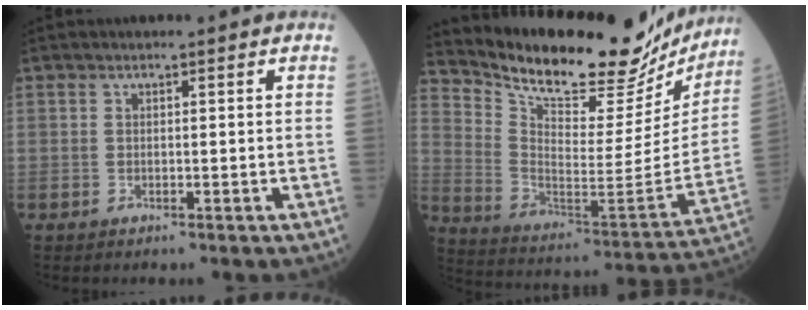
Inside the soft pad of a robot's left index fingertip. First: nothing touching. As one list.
[{"total": 25.6, "force": [23.0, 6.6, 9.2], "torque": [-0.159, -0.060, 0.326]}]